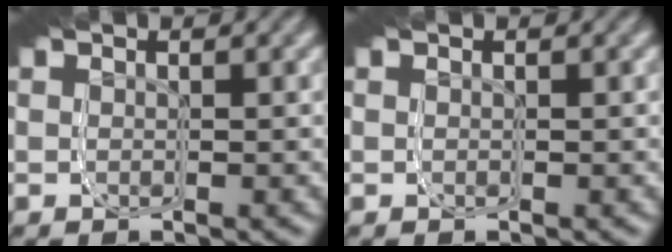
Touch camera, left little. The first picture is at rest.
{"total": 0.0}